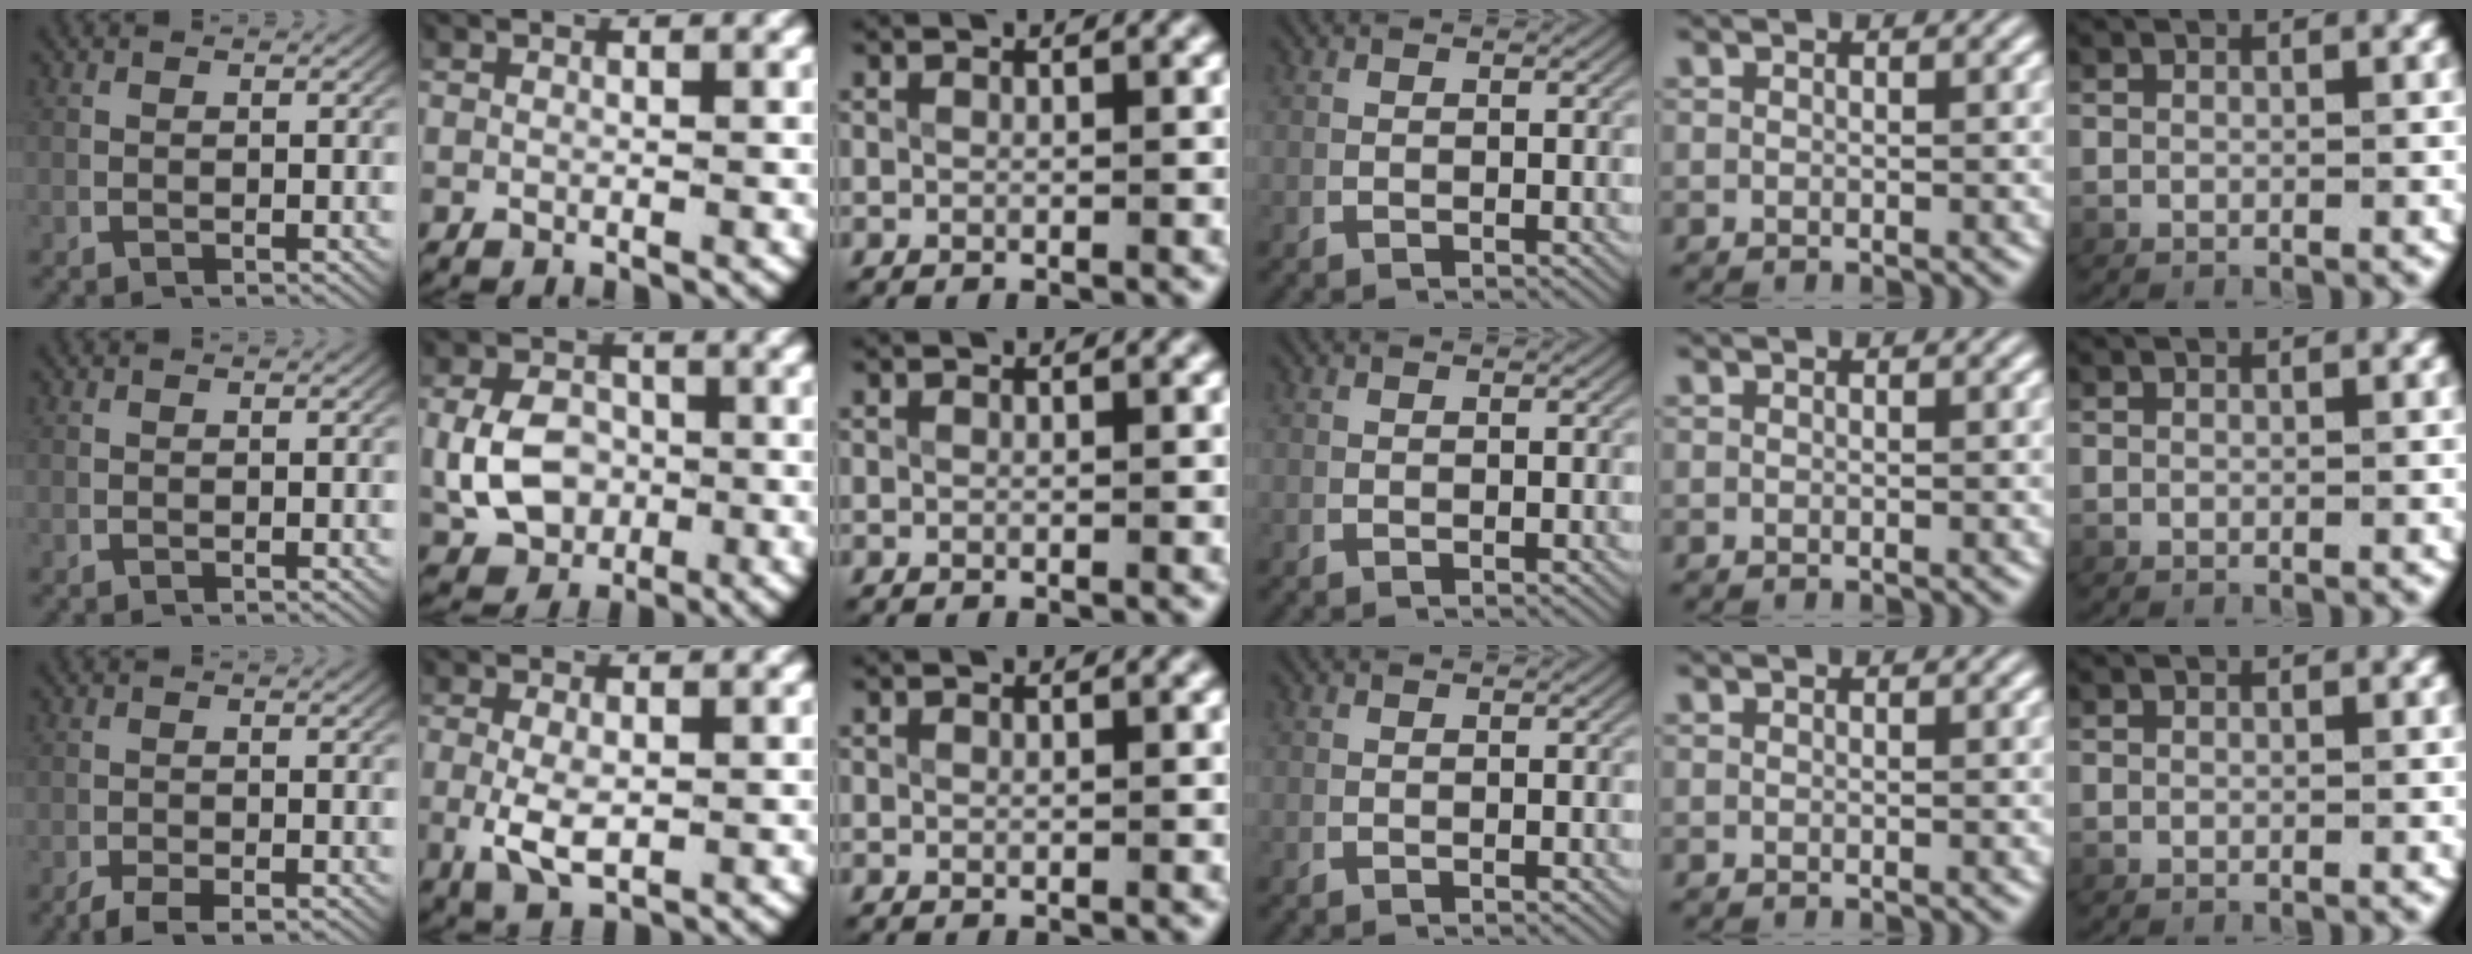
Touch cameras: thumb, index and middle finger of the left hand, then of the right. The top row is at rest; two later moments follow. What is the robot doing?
{"motion": "grasp_and_lifting", "object": "card"}